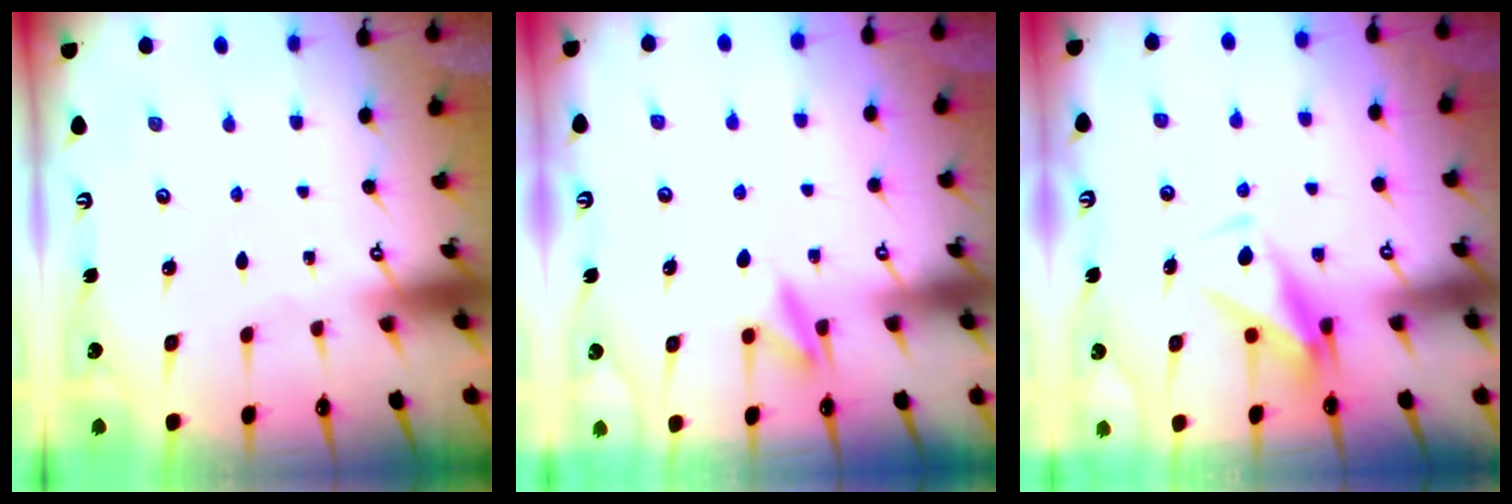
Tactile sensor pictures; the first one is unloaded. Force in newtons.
{"total": 8.4, "press": 8.2, "slide": 1.4}
{"total": 7.5, "press": 7.4, "slide": 1.2}